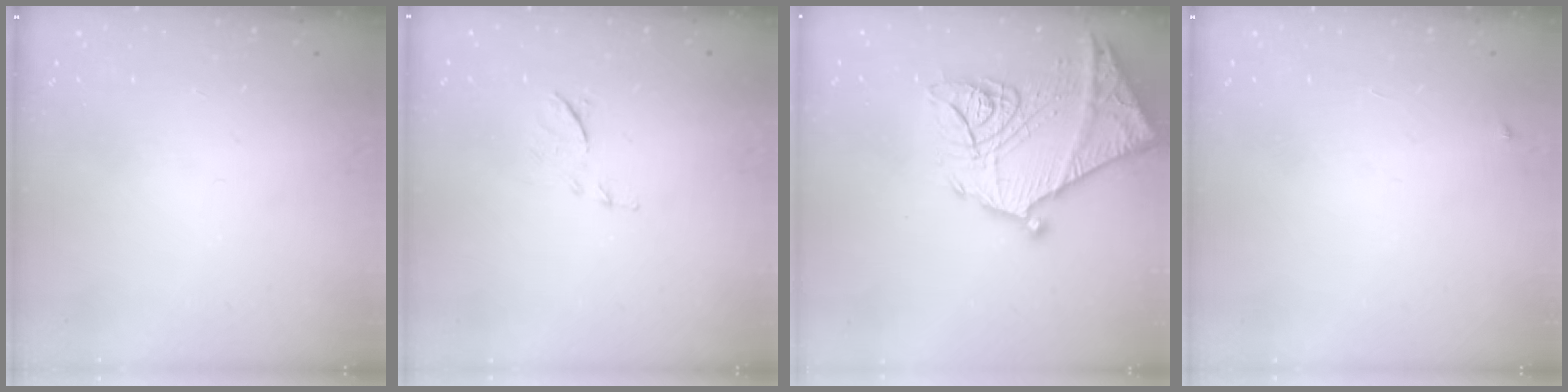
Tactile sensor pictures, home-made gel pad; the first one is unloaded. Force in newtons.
{"total": 6.6, "press": 6.6, "slide": 0.5}
{"total": 25.4, "press": 25.3, "slide": 2.5}
{"total": 2.5, "press": 2.4, "slide": 0.4}